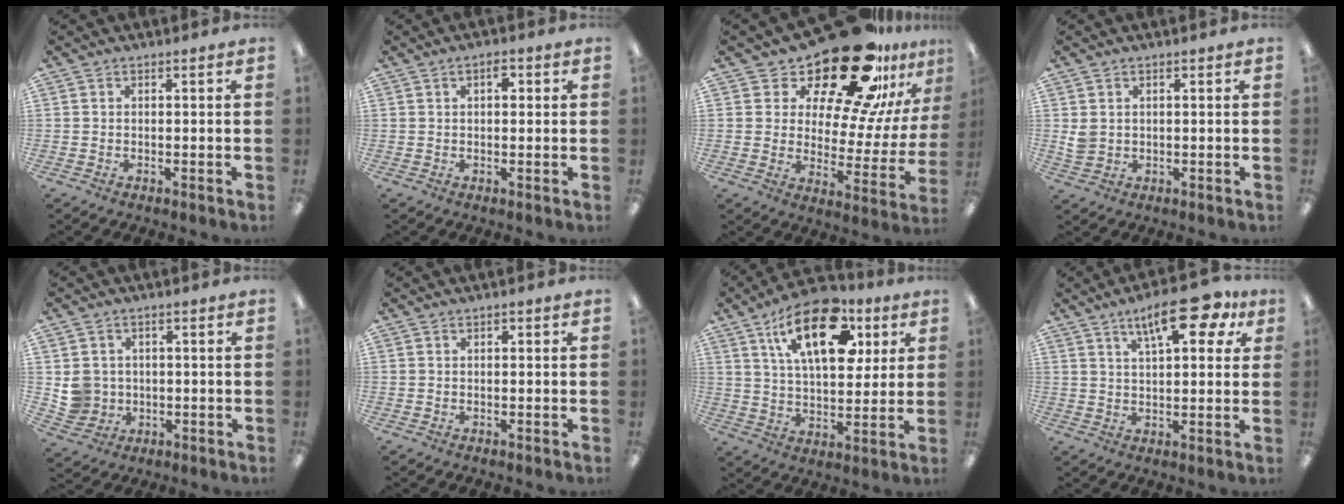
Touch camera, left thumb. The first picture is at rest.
{"total": 2.9, "force": [1.2, 1.4, 2.2], "torque": [-0.022, -0.003, 0.013]}
{"total": 24.6, "force": [19.1, 8.2, 13.0], "torque": [-0.205, -0.134, 0.319]}
{"total": 3.1, "force": [0.9, 2.7, 1.3], "torque": [-0.019, 0.001, 0.018]}
{"total": 5.6, "force": [0.7, 5.5, 0.7], "torque": [-0.015, 0.006, 0.020]}
{"total": 0.6, "force": [0.3, 0.4, 0.3], "torque": [-0.005, 0.004, 0.005]}
{"total": 19.7, "force": [9.4, 10.2, 14.0], "torque": [-0.206, -0.024, 0.157]}
{"total": 14.2, "force": [7.6, 5.5, 10.7], "torque": [-0.153, -0.028, 0.121]}